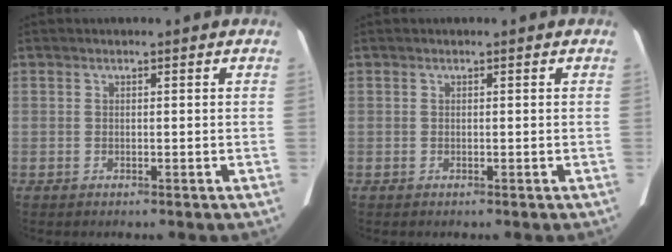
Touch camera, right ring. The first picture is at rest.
{"total": 0.0}